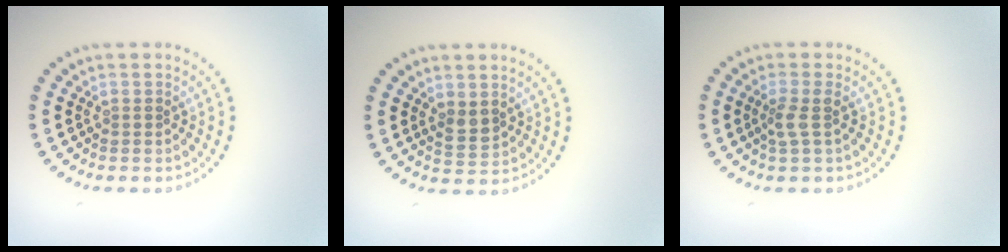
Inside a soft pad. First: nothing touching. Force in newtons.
{"total": 1.7, "press": 1.6, "slide": 0.6}
{"total": 1.8, "press": 1.4, "slide": 1.1}